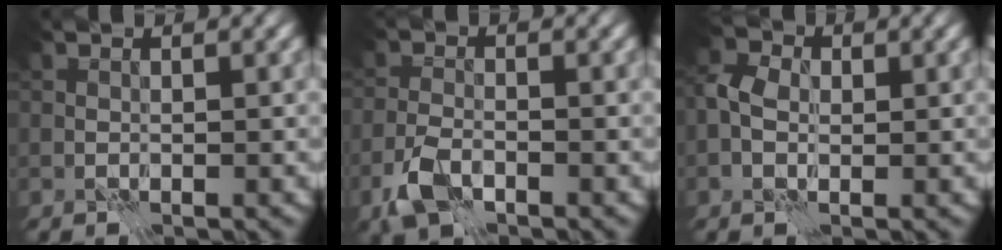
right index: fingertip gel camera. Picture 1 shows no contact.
{"total": 3.4, "force": [-2.2, 1.4, 2.1], "torque": [-0.047, -0.002, -0.053]}
{"total": 3.2, "force": [0.0, 2.4, 2.2], "torque": [-0.048, 0.011, -0.008]}